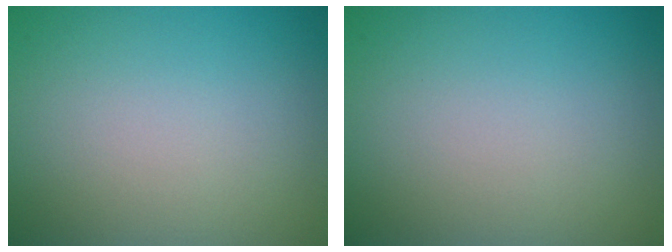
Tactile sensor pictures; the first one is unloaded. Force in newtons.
{"total": 0.0}